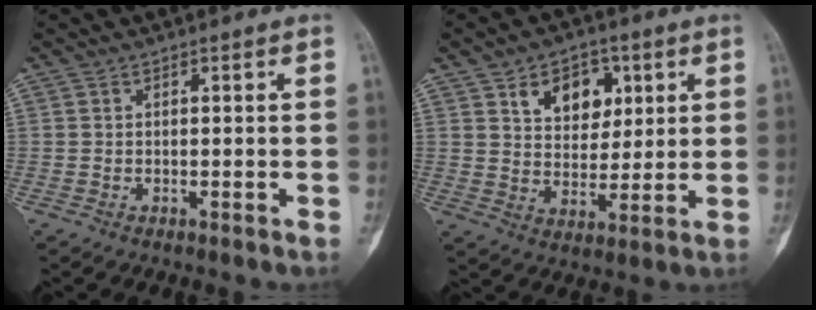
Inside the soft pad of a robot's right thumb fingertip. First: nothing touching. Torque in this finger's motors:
{"motor_torque": [-0.58, 0.90, 0.44, -0.28, 0.03]}